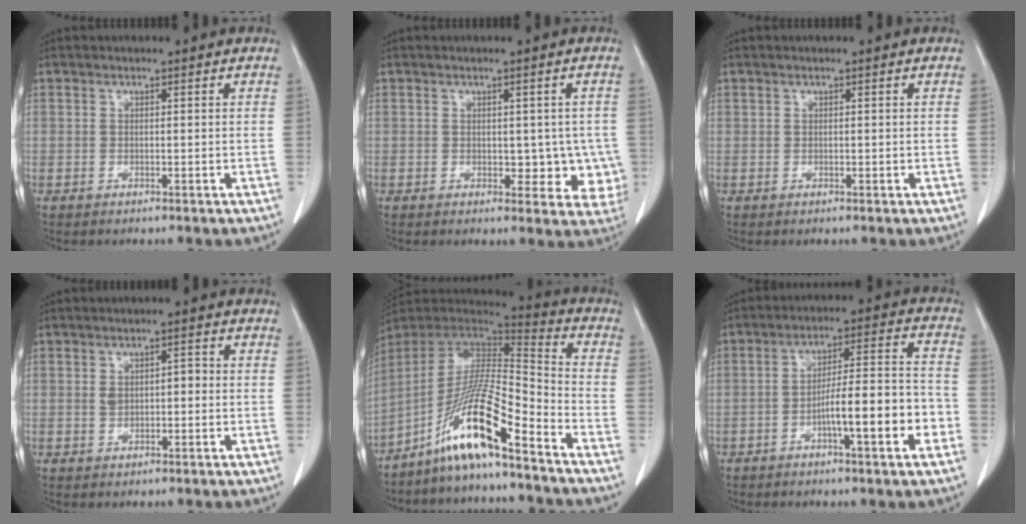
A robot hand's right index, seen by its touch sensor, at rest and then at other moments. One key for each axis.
{"total": 5.5, "fx": -0.1, "fy": 3.7, "fz": 4.1, "tx": -0.021, "ty": 0.007, "tz": 0.005}
{"total": 0.0}
{"total": 2.8, "fx": 0.0, "fy": 1.6, "fz": 2.2, "tx": -0.039, "ty": 0.017, "tz": 0.005}
{"total": 14.0, "fx": -9.4, "fy": 0.3, "fz": 10.3, "tx": -0.191, "ty": 0.002, "tz": -0.175}
{"total": 11.2, "fx": -4.2, "fy": 1.2, "fz": 10.3, "tx": -0.160, "ty": 0.020, "tz": -0.063}